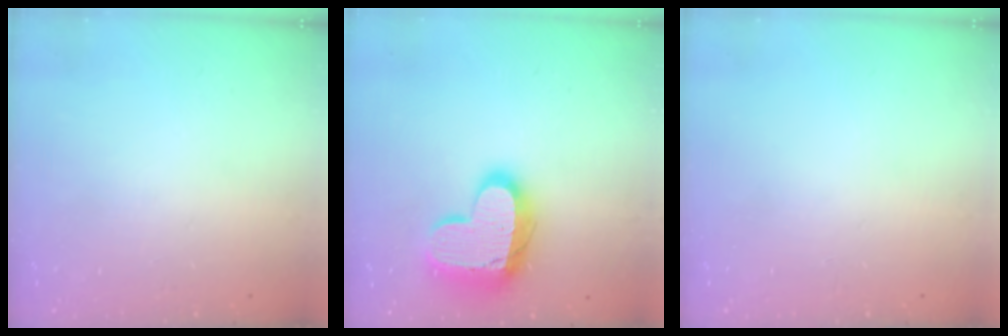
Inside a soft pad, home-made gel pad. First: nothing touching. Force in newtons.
{"total": 16.8, "press": 16.7, "slide": 1.4}
{"total": 0.0}